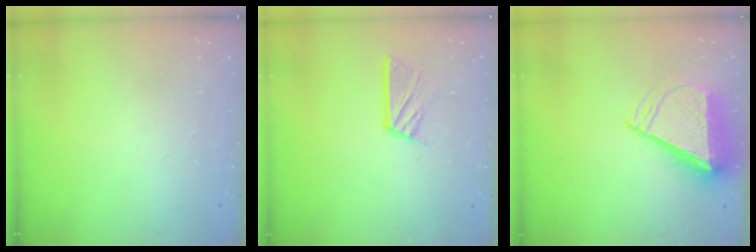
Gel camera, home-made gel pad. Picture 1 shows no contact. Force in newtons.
{"total": 6.3, "press": 6.3, "slide": 0.1}
{"total": 8.9, "press": 8.9, "slide": 1.1}